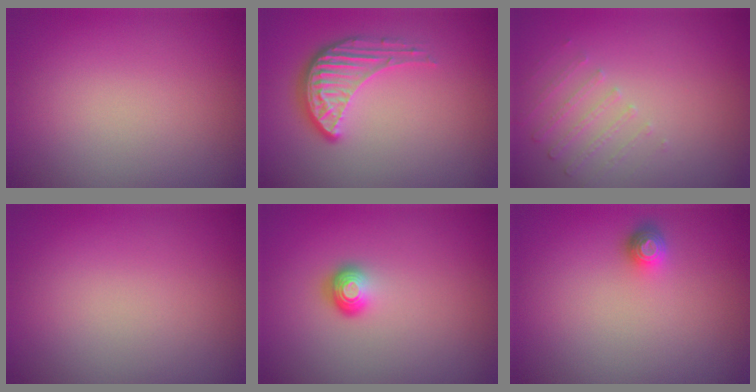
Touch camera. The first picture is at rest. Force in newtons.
{"total": 4.3, "press": 3.3, "slide": 2.8}
{"total": 1.3, "press": 0.9, "slide": 1.0}
{"total": 0.0}
{"total": 1.8, "press": 1.2, "slide": 1.2}
{"total": 1.3, "press": 1.1, "slide": 0.8}